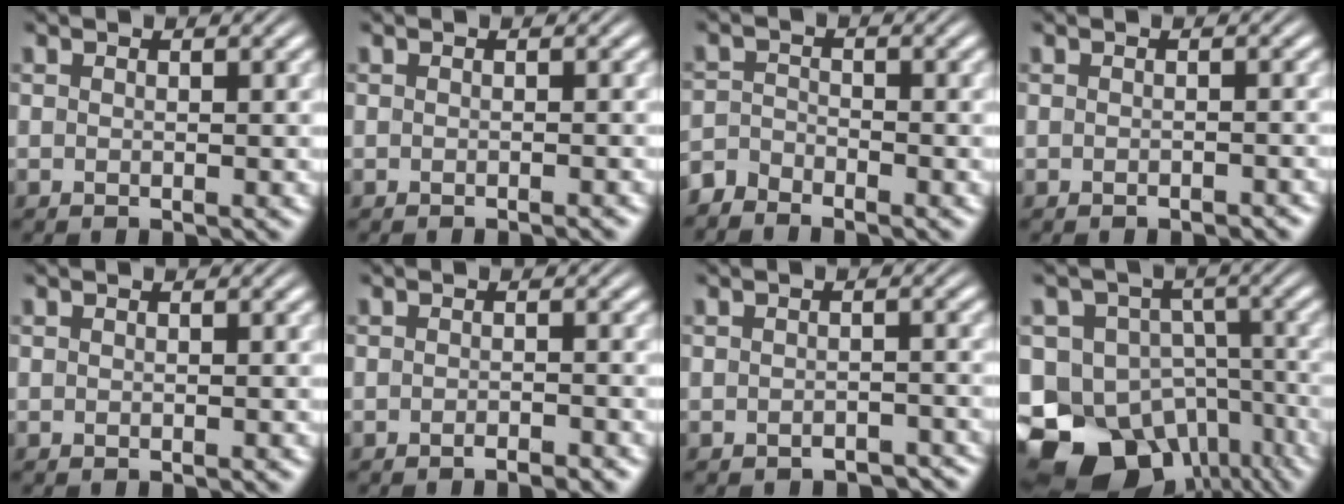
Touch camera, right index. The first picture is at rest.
{"total": 0.7, "force": [-0.7, -0.2, 0.2], "torque": [-0.003, 0.002, -0.011]}
{"total": 2.9, "force": [-2.6, 1.1, 0.1], "torque": [-0.004, -0.011, -0.049]}
{"total": 1.2, "force": [-1.2, 0.0, 0.2], "torque": [-0.007, -0.004, -0.015]}
{"total": 0.0}
{"total": 1.5, "force": [-1.5, 0.0, 0.4], "torque": [-0.006, 0.000, -0.025]}
{"total": 2.3, "force": [-2.2, 0.5, 0.3], "torque": [-0.006, -0.006, -0.032]}
{"total": 20.3, "force": [-8.3, 16.5, 8.5], "torque": [-0.204, -0.106, -0.114]}